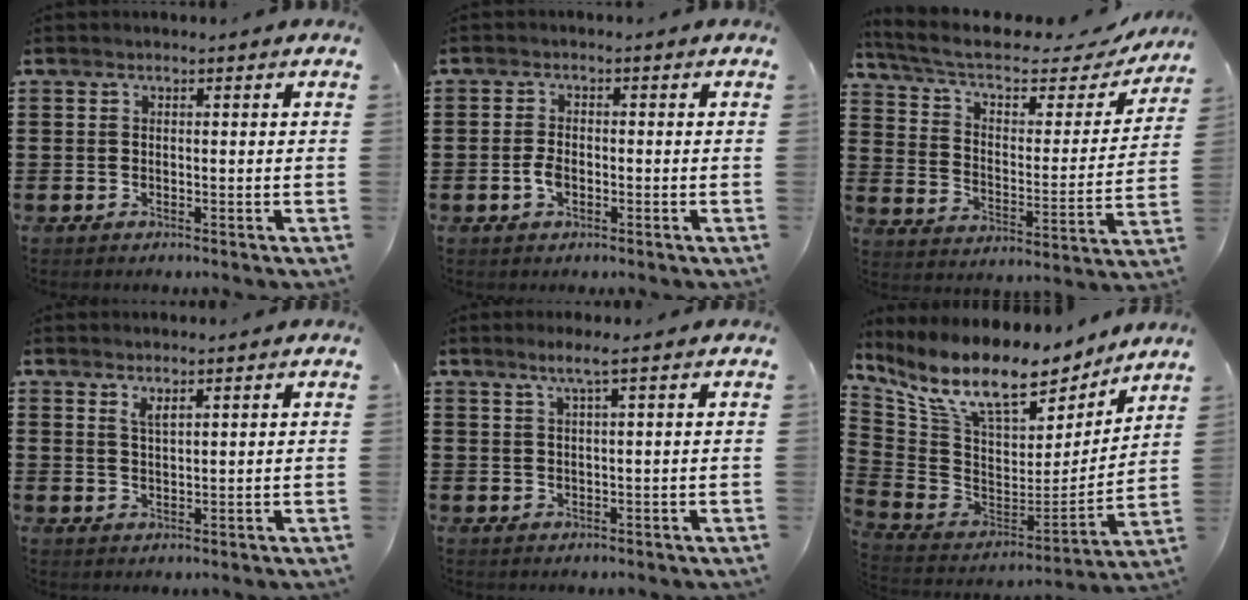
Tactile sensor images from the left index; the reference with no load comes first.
{"total": 2.6, "force": [-0.7, 1.5, 2.1], "torque": [-0.054, -0.004, -0.017]}
{"total": 7.1, "force": [5.1, 2.5, 4.3], "torque": [-0.103, -0.027, 0.084]}
{"total": 2.0, "force": [1.5, 0.6, 1.3], "torque": [-0.028, 0.002, 0.027]}
{"total": 2.4, "force": [1.2, -0.3, 2.0], "torque": [-0.042, -0.002, 0.020]}
{"total": 13.0, "force": [8.6, 4.6, 8.6], "torque": [-0.189, -0.049, 0.152]}